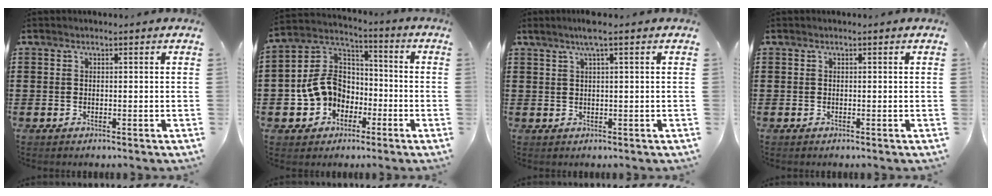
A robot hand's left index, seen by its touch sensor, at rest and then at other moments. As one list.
[{"total": 9.6, "force": [-2.4, 8.2, 4.4], "torque": [-0.142, 0.007, -0.055]}, {"total": 2.8, "force": [1.3, -0.2, 2.4], "torque": [-0.049, 0.001, 0.023]}, {"total": 0.0}]